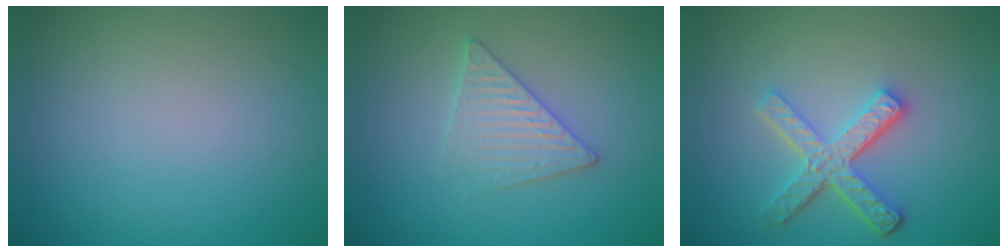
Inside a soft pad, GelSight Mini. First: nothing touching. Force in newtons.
{"total": 3.0, "press": 3.0, "slide": 0.3}
{"total": 4.6, "press": 3.4, "slide": 3.1}